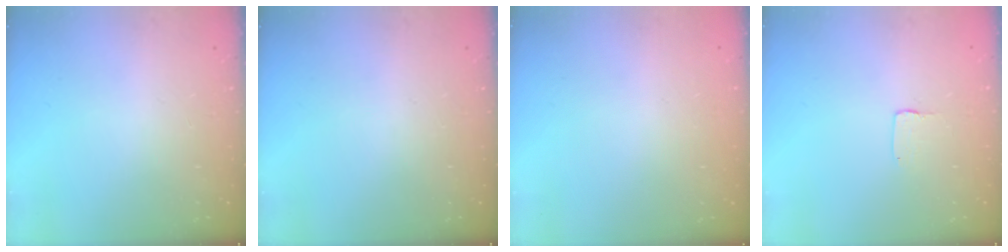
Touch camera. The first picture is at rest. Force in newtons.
{"total": 0.0}
{"total": 0.0}
{"total": 1.0, "press": 1.0, "slide": 0.1}